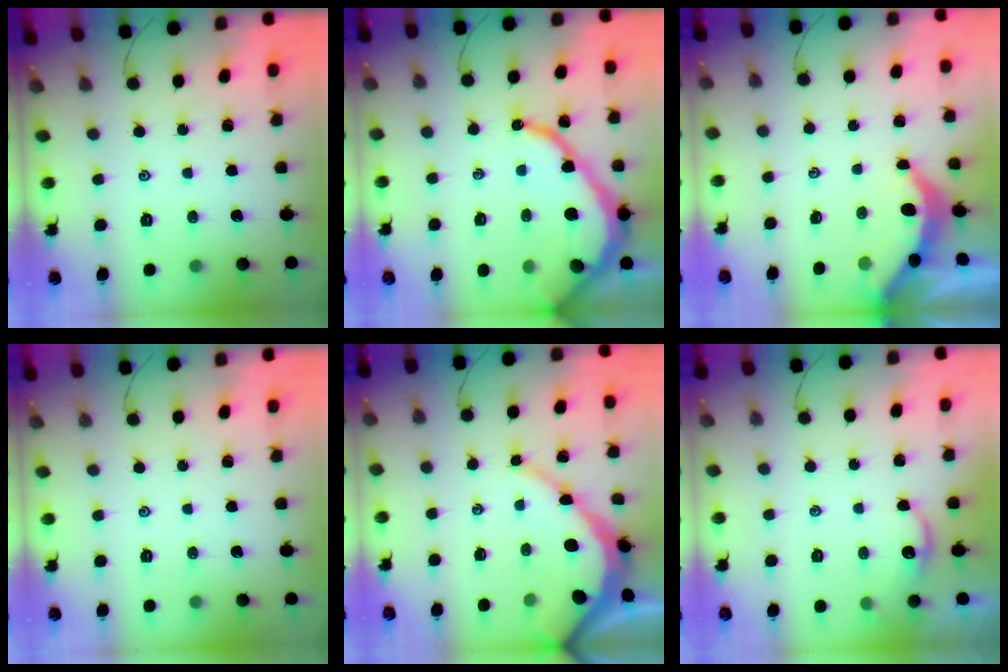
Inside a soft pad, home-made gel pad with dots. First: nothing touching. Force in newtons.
{"total": 14.0, "press": 14.0, "slide": 1.2}
{"total": 3.7, "press": 3.6, "slide": 0.5}
{"total": 0.0}
{"total": 8.7, "press": 8.6, "slide": 1.1}
{"total": 2.6, "press": 2.6, "slide": 0.3}